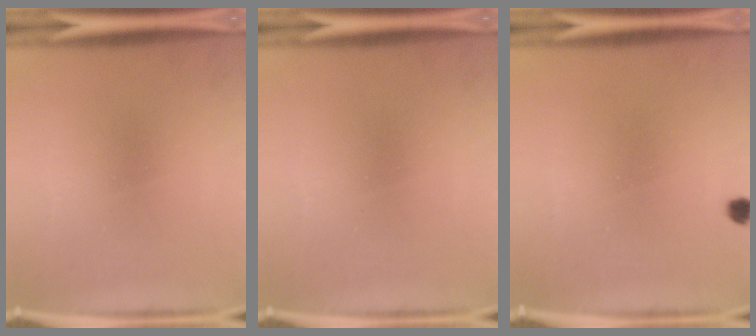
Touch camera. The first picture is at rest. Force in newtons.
{"total": 0.0}
{"total": 1.4}